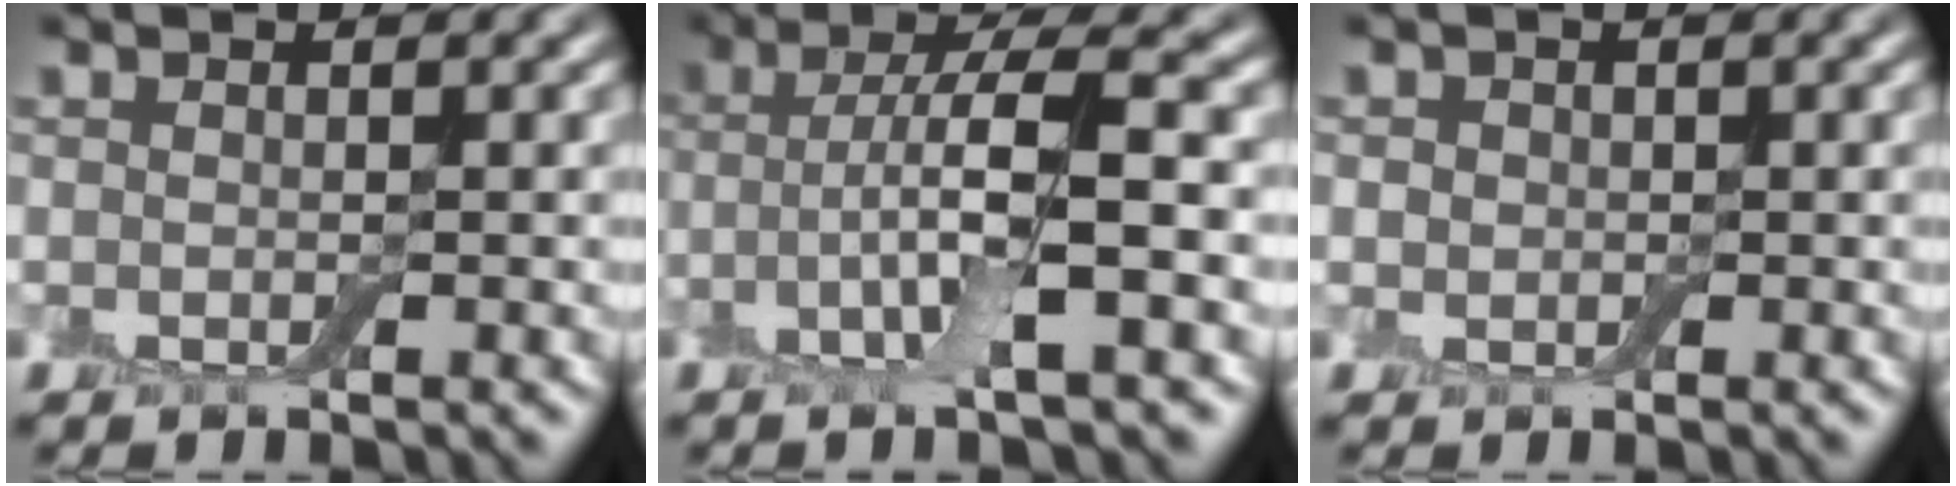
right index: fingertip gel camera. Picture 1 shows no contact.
{"total": 5.9, "force": [-1.2, 1.1, 5.7], "torque": [-0.108, 0.007, -0.026]}
{"total": 0.9, "force": [0.0, 0.9, 0.1], "torque": [0.002, -0.004, 0.000]}